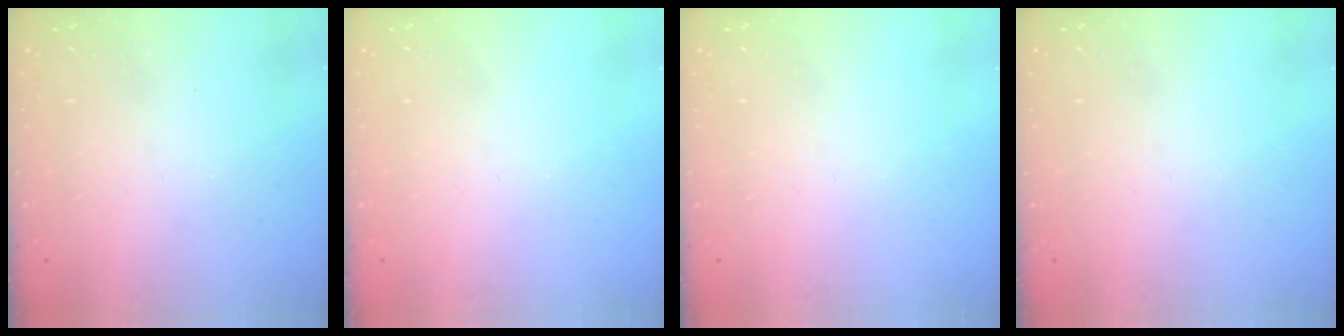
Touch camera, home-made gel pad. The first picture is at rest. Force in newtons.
{"total": 0.0}
{"total": 0.0}
{"total": 0.0}